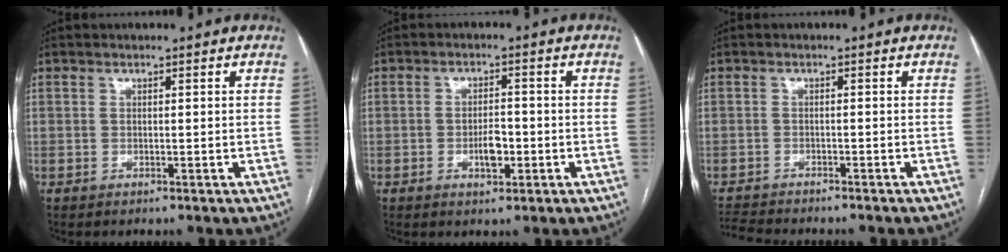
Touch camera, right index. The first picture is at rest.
{"total": 3.8, "force": [-1.2, 1.5, 3.3], "torque": [-0.057, 0.003, -0.018]}
{"total": 4.9, "force": [-4.8, 0.3, 1.1], "torque": [-0.013, -0.010, -0.076]}